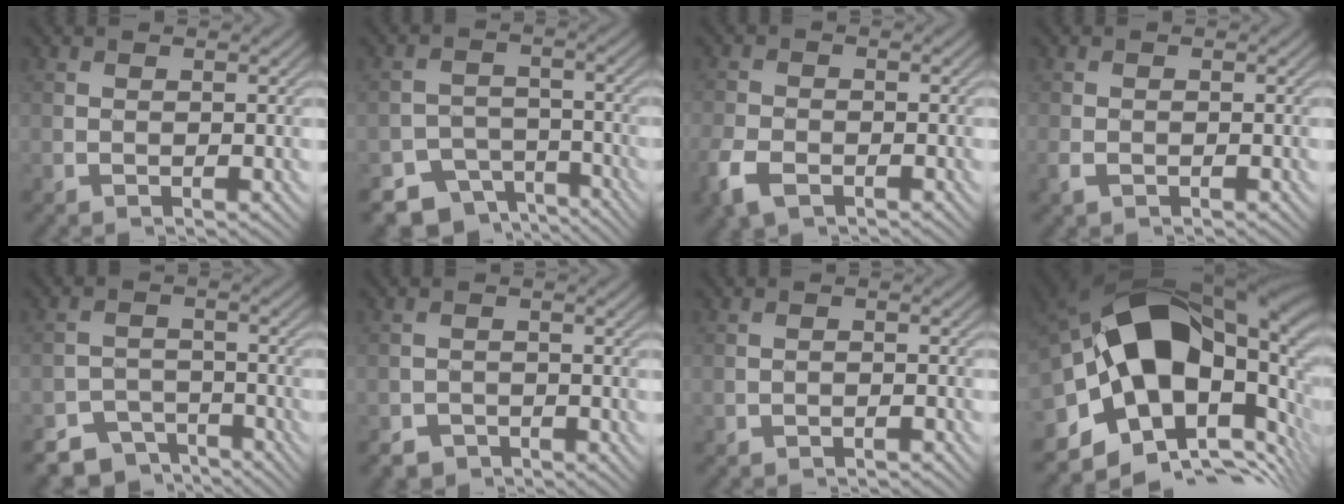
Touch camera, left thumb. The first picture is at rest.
{"total": 6.9, "force": [-5.2, 4.0, 2.1], "torque": [-0.029, -0.013, -0.083]}
{"total": 5.2, "force": [-3.0, 2.9, 3.1], "torque": [-0.077, -0.013, -0.067]}
{"total": 1.6, "force": [-0.9, 0.9, 1.0], "torque": [-0.025, -0.006, -0.017]}
{"total": 6.3, "force": [-5.2, 3.0, 1.7], "torque": [-0.028, -0.011, -0.089]}
{"total": 2.9, "force": [-2.5, 1.4, 0.5], "torque": [-0.006, -0.004, -0.049]}
{"total": 1.2, "force": [-1.1, 0.2, 0.4], "torque": [-0.006, 0.002, -0.022]}
{"total": 19.8, "force": [0.3, 13.1, 14.8], "torque": [-0.264, -0.017, 0.025]}